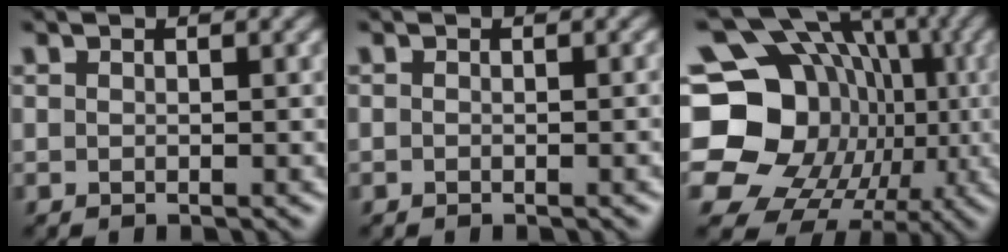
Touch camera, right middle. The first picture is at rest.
{"total": 0.8, "force": [-0.4, 0.3, 0.6], "torque": [-0.002, -0.001, -0.003]}
{"total": 19.6, "force": [-0.2, 17.7, 8.5], "torque": [-0.152, 0.008, -0.022]}